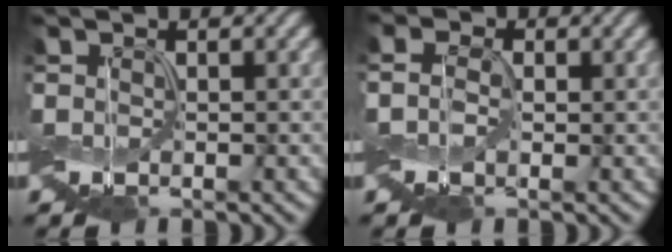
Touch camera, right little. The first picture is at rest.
{"total": 2.7, "force": [0.3, 2.2, 1.5], "torque": [-0.041, 0.012, -0.014]}